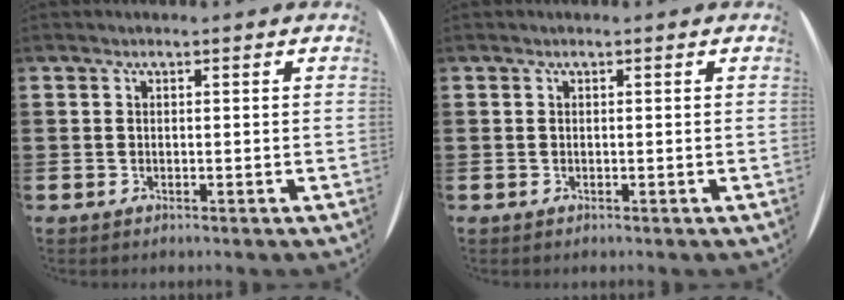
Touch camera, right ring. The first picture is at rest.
{"total": 0.0}